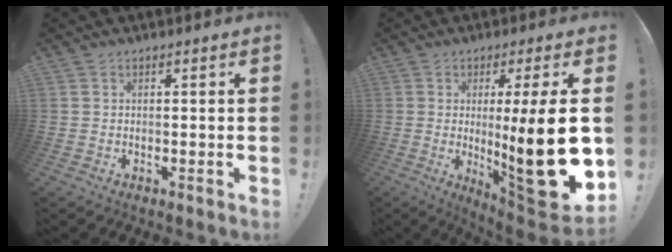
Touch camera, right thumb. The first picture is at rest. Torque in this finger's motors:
{"motor_torque": [2.01, 2.94, 1.32, 1.05, 0.27]}